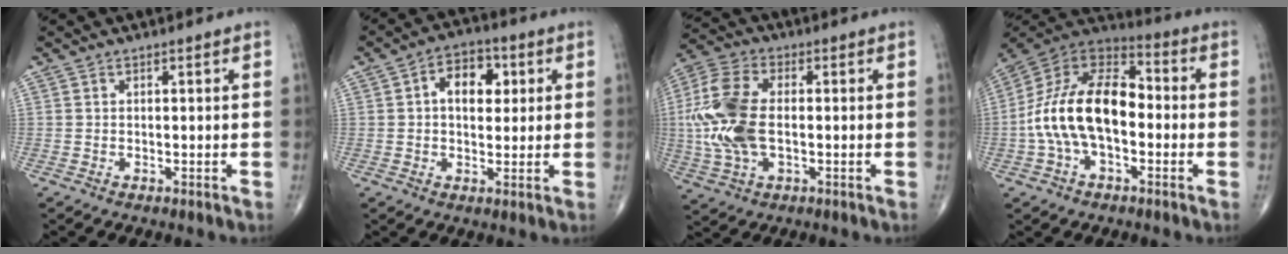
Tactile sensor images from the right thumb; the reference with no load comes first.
{"total": 8.4, "force": [1.8, 5.4, 6.1], "torque": [-0.070, 0.009, 0.021]}
{"total": 14.5, "force": [-0.4, 8.1, 12.1], "torque": [-0.276, 0.009, -0.011]}
{"total": 18.6, "force": [-2.1, 10.7, 15.1], "torque": [-0.275, 0.045, -0.046]}